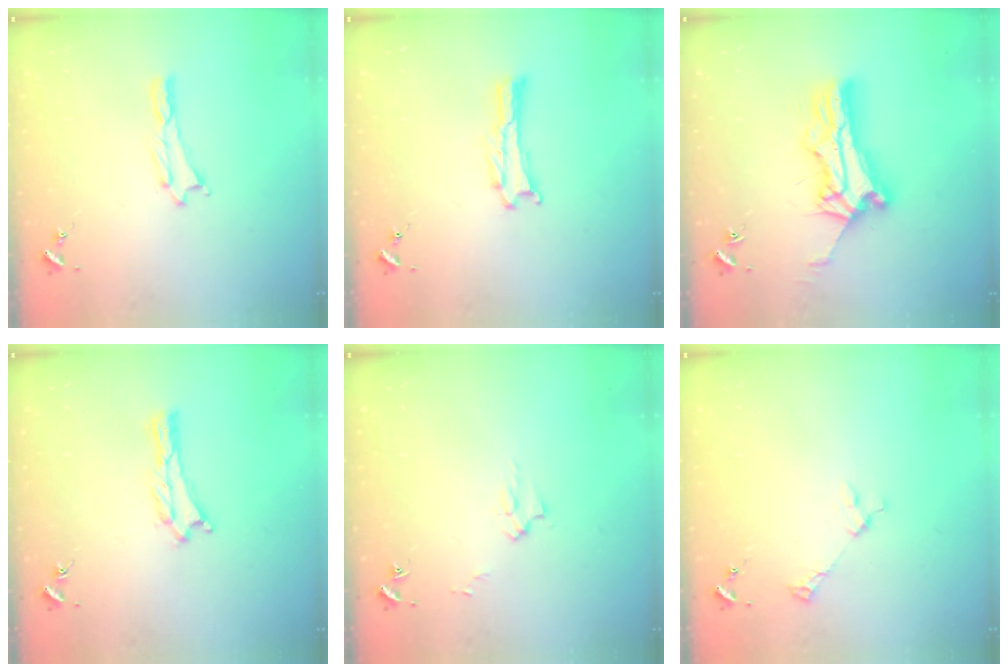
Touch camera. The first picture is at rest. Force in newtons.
{"total": 0.0}
{"total": 10.4, "press": 10.4, "slide": 0.8}
{"total": 0.0}
{"total": 2.6, "press": 2.6, "slide": 0.3}
{"total": 2.6, "press": 2.6, "slide": 0.3}